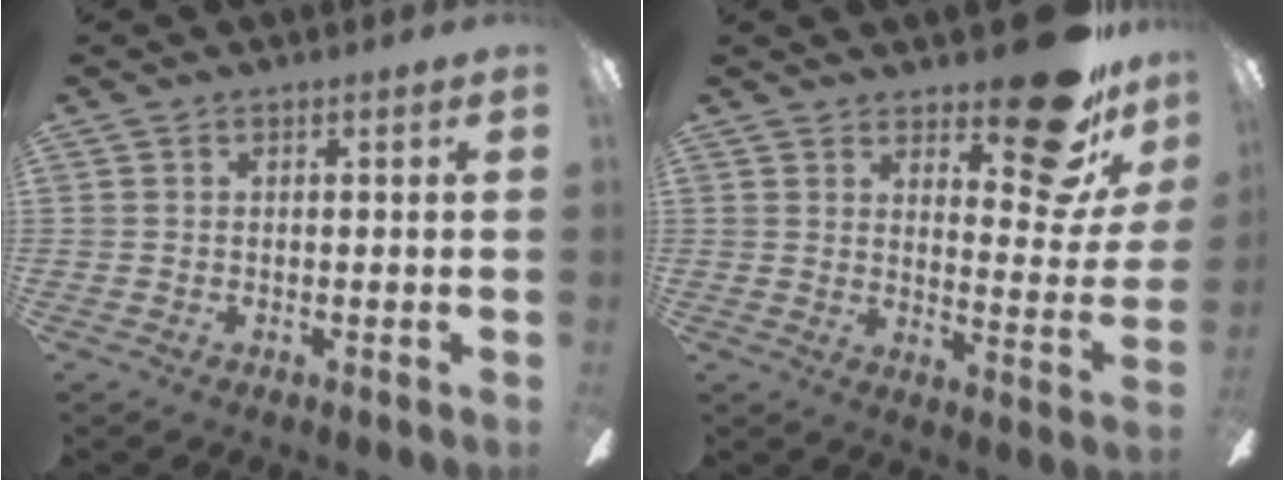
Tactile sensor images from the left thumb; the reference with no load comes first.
{"total": 19.1, "force": [12.6, 7.2, 12.4], "torque": [-0.159, -0.081, 0.209]}